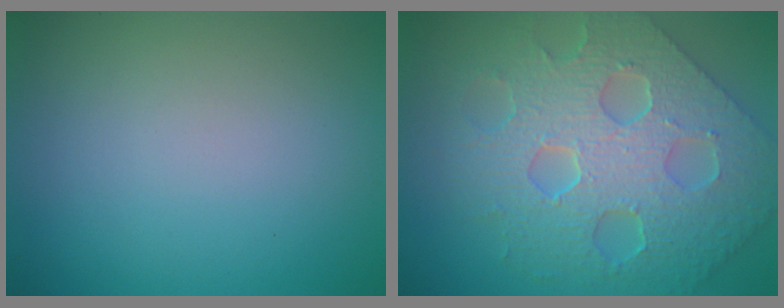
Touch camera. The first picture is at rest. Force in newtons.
{"total": 7.9, "press": 6.5, "slide": 4.4}